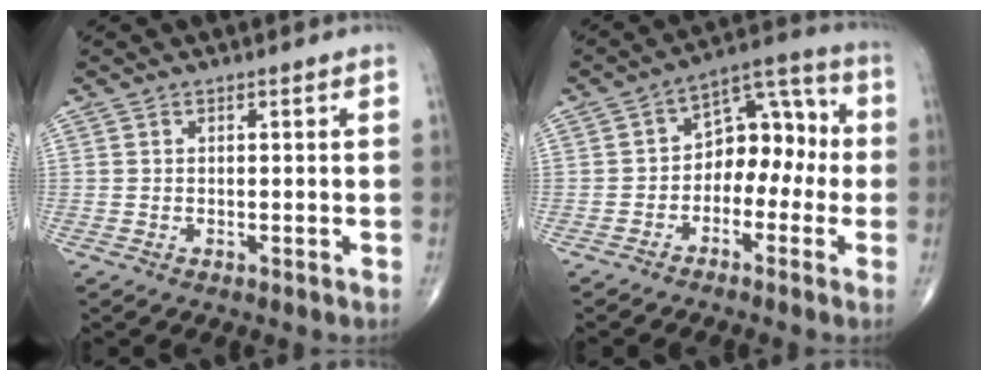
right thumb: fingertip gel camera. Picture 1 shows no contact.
{"total": 10.5, "force": [-1.9, 7.1, 7.5], "torque": [-0.072, 0.050, -0.046]}